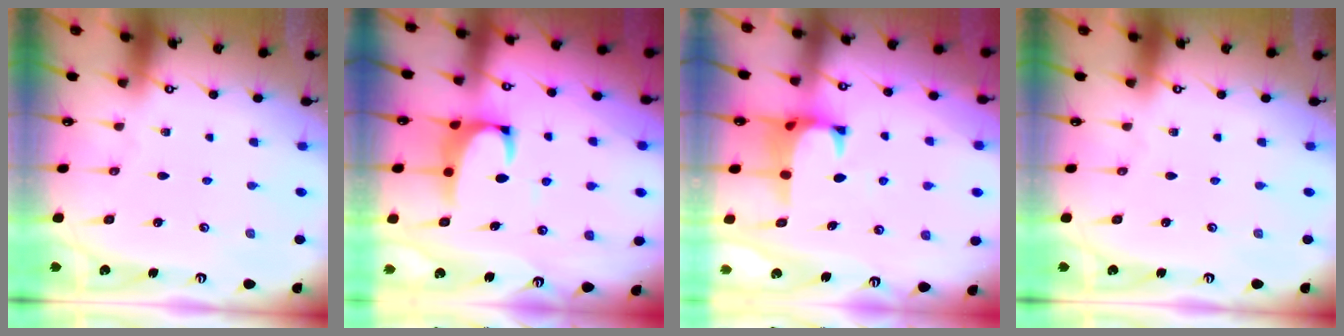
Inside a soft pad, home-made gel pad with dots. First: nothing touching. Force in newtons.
{"total": 2.3, "press": 2.1, "slide": 1.0}
{"total": 1.0, "press": 0.7, "slide": 0.8}
{"total": 0.0}